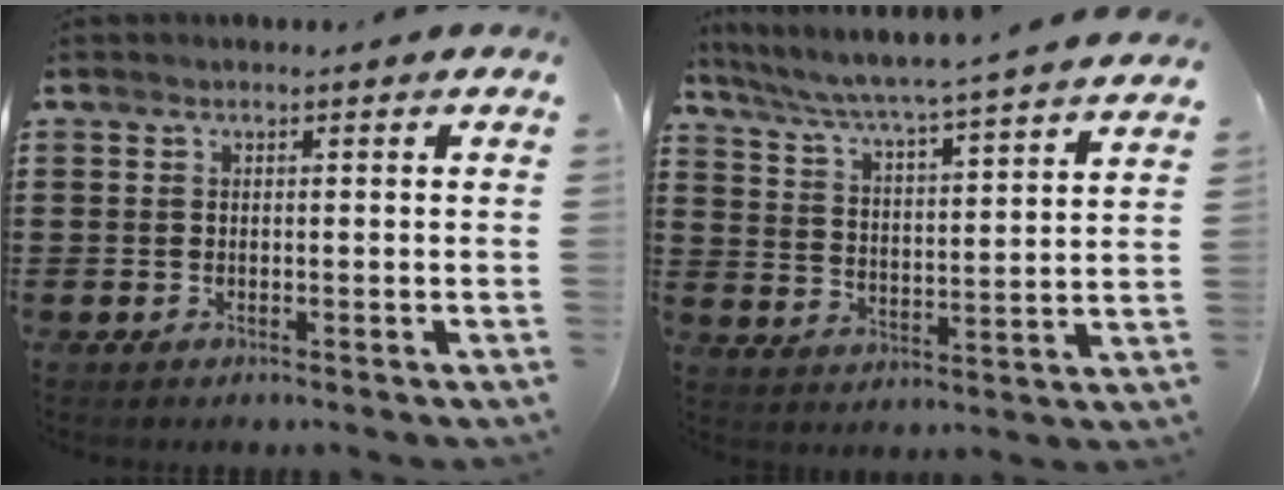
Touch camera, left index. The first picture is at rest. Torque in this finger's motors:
{"motor_torque": [2.14, 0.00, 0.72, 0.21]}